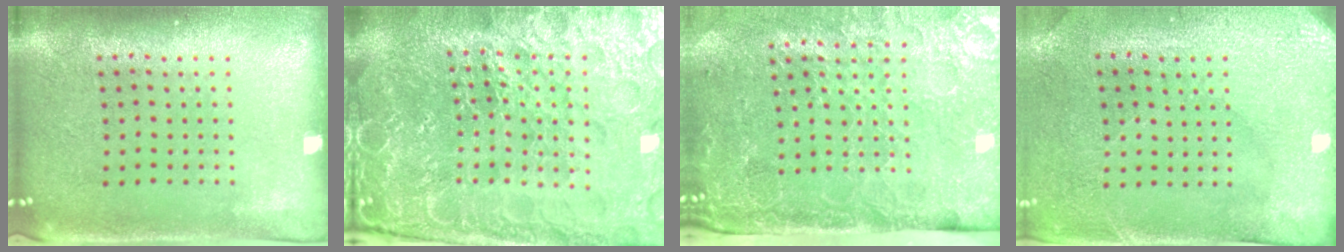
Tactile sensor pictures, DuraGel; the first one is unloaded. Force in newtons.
{"total": 5.6, "press": 5.2, "slide": 2.1}
{"total": 4.4, "press": 3.6, "slide": 2.5}
{"total": 2.9, "press": 2.7, "slide": 1.1}